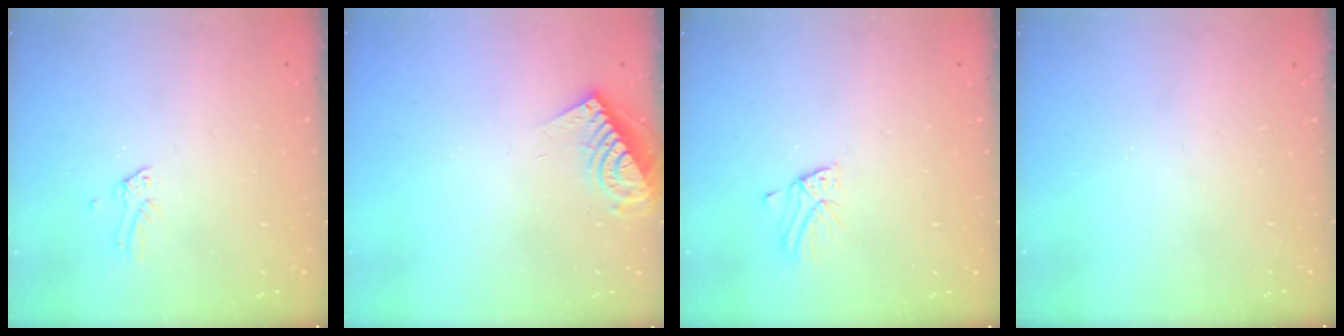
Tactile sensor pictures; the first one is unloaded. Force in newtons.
{"total": 8.7, "press": 8.7, "slide": 0.8}
{"total": 2.7, "press": 2.7, "slide": 0.2}
{"total": 0.0}